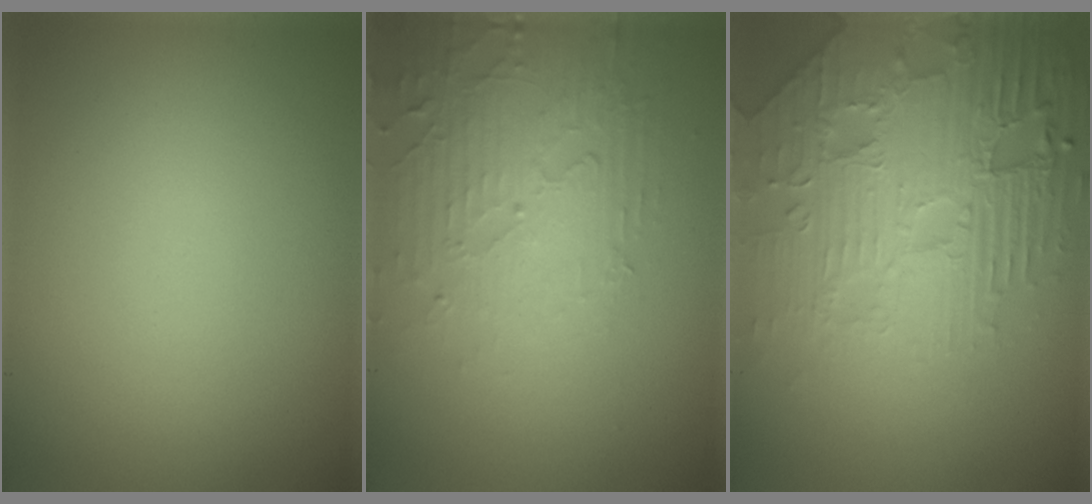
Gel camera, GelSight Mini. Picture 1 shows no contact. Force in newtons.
{"total": 4.4, "press": 3.1, "slide": 3.1}
{"total": 7.1, "press": 5.8, "slide": 4.1}